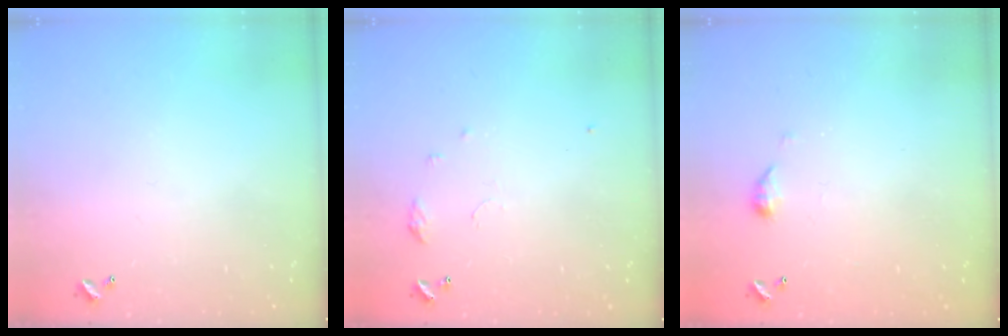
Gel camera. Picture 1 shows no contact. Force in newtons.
{"total": 5.1, "press": 5.0, "slide": 0.6}
{"total": 3.6, "press": 3.5, "slide": 0.5}